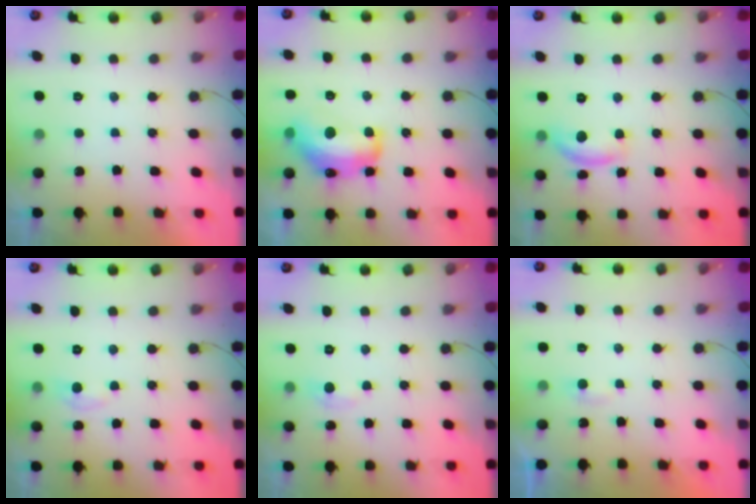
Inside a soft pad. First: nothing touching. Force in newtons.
{"total": 15.5, "press": 15.5, "slide": 0.9}
{"total": 10.7, "press": 10.7, "slide": 0.6}
{"total": 4.5, "press": 4.4, "slide": 0.6}
{"total": 5.0, "press": 5.0, "slide": 0.6}
{"total": 2.4, "press": 2.4, "slide": 0.2}